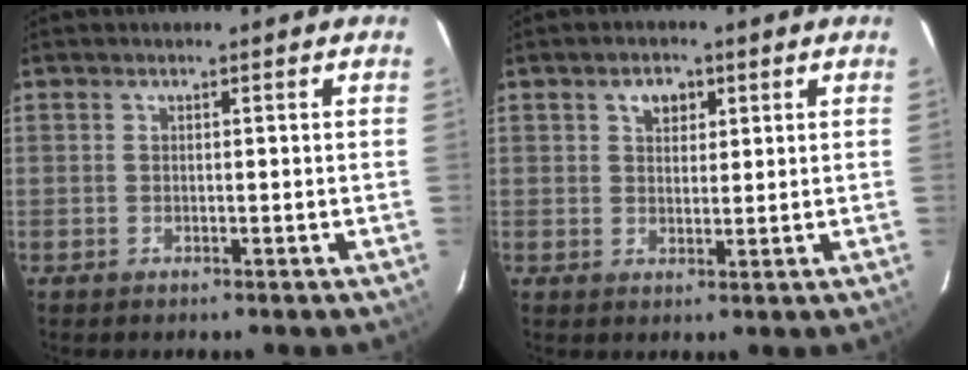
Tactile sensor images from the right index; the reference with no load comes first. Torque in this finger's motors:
{"motor_torque": [0.08, -0.01, 0.23, 0.03]}